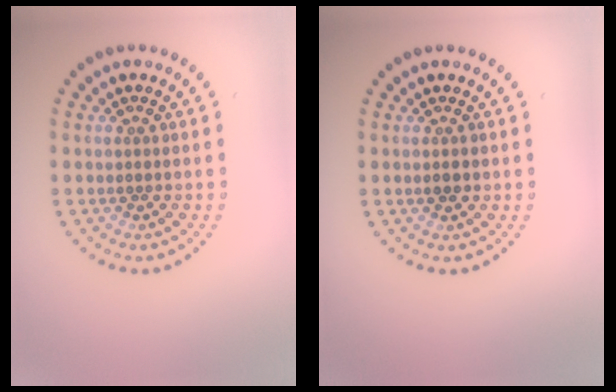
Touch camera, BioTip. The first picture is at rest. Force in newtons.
{"total": 1.2, "press": 1.2, "slide": 0.1}